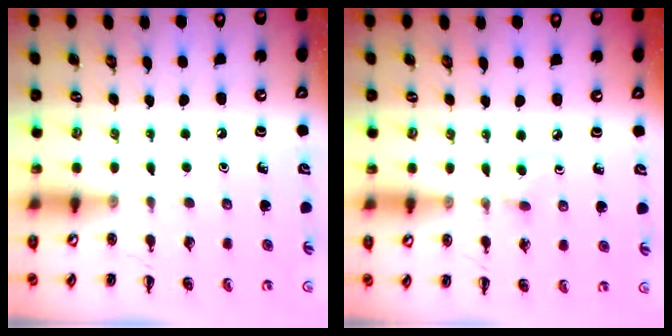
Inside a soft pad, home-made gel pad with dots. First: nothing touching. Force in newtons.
{"total": 3.9, "press": 3.6, "slide": 1.5}